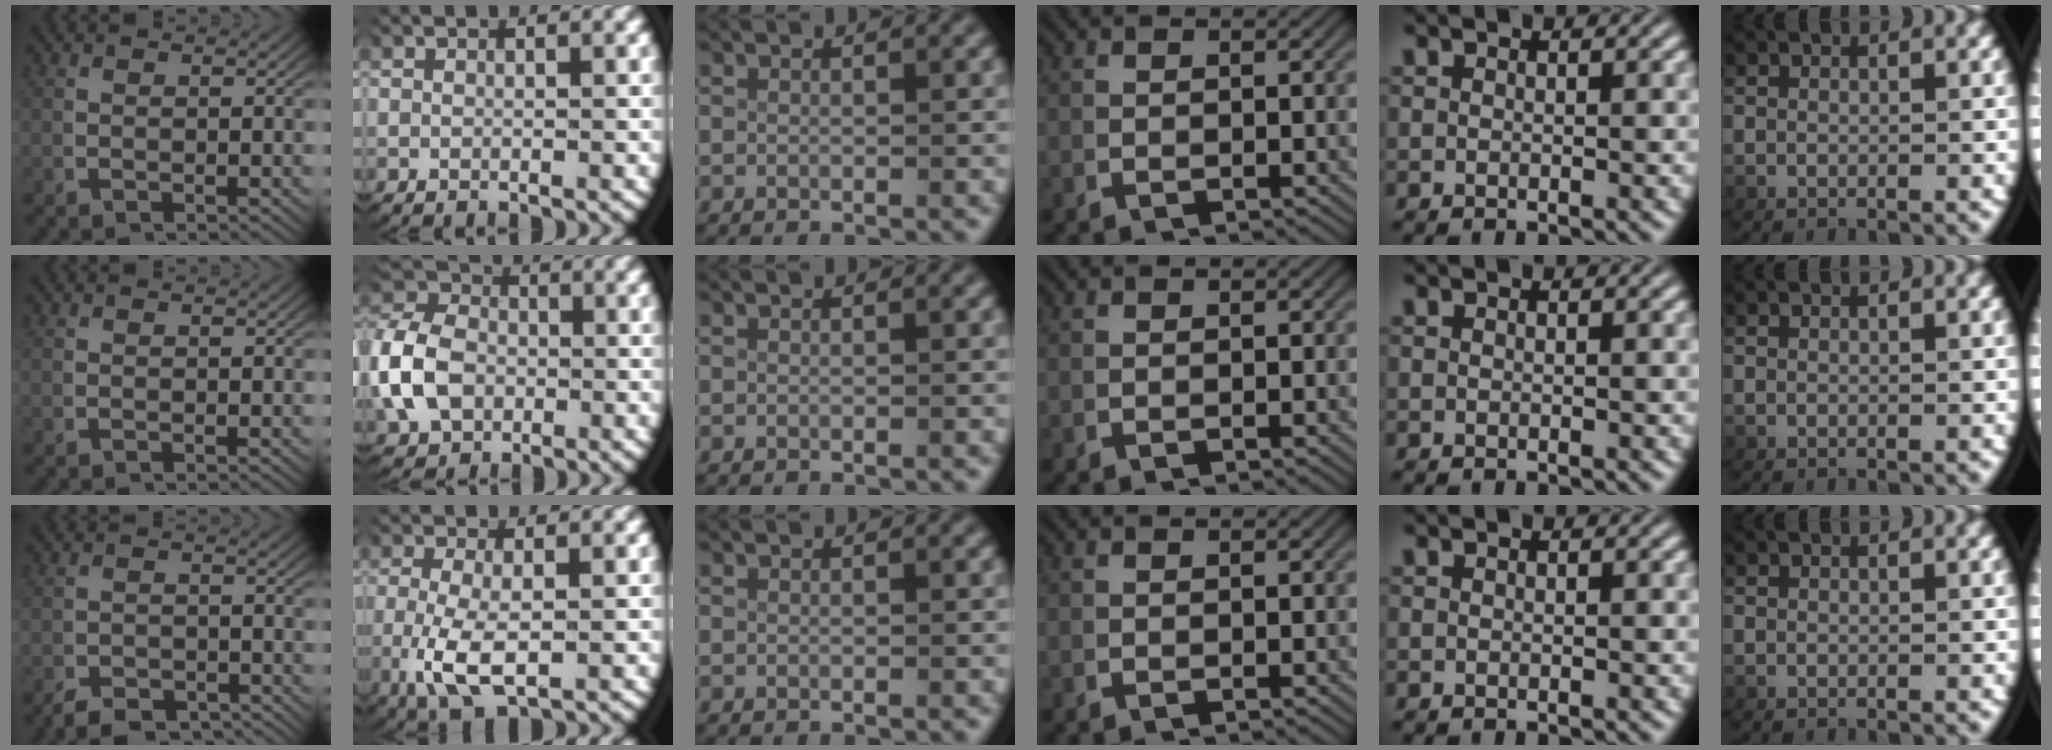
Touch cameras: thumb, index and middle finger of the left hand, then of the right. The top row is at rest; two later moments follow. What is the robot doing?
{"motion": "grasp_and_lifting", "object": "card"}